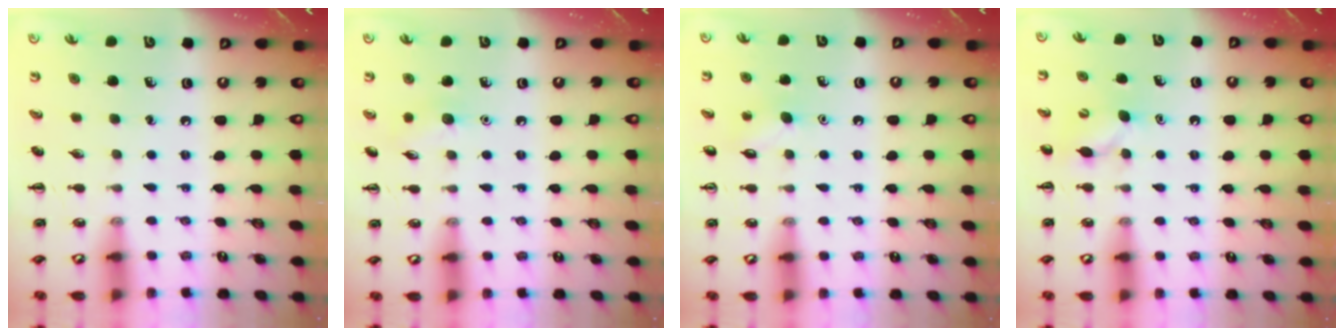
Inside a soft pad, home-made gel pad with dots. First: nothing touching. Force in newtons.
{"total": 6.4, "press": 6.2, "slide": 1.6}
{"total": 6.7, "press": 6.5, "slide": 1.6}
{"total": 4.9, "press": 4.7, "slide": 1.3}